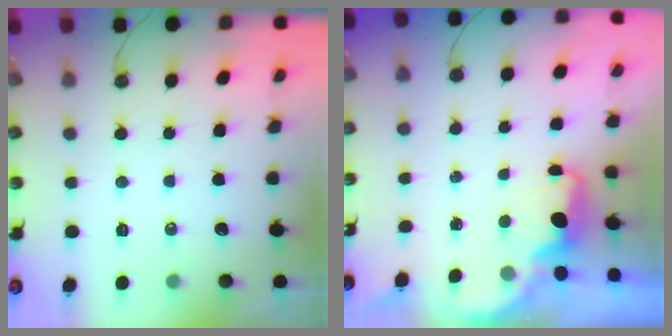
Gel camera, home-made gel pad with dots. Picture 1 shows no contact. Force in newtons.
{"total": 1.9, "press": 1.8, "slide": 0.7}